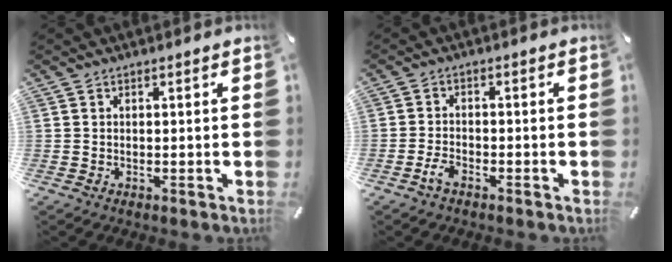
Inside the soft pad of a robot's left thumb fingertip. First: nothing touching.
{"total": 3.0, "force": [-2.1, 1.4, 1.7], "torque": [-0.043, 0.006, -0.044]}